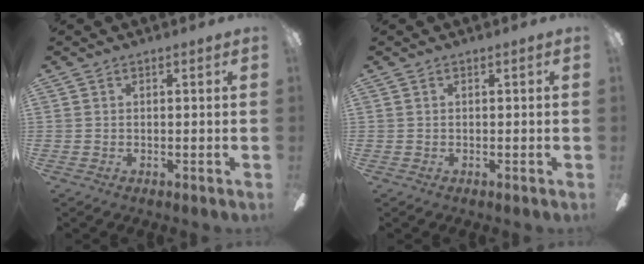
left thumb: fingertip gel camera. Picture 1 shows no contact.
{"total": 0.0}